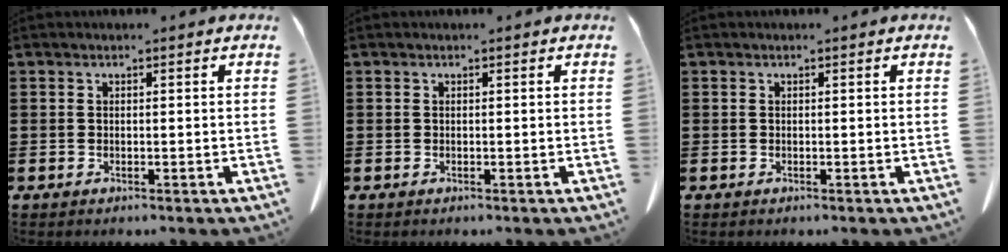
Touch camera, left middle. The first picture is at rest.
{"total": 0.0}
{"total": 0.0}